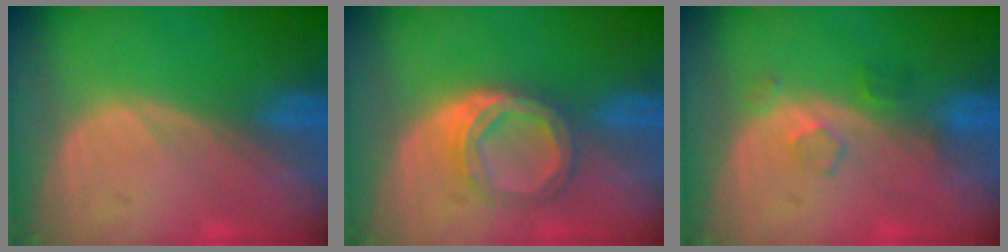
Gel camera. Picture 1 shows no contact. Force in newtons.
{"total": 5.5, "press": 5.0, "slide": 2.4}
{"total": 2.5, "press": 2.5, "slide": 0.3}